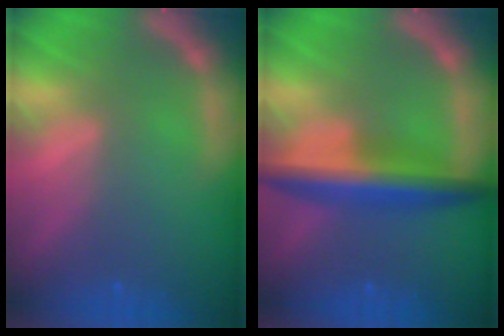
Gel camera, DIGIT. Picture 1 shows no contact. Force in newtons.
{"total": 6.0}